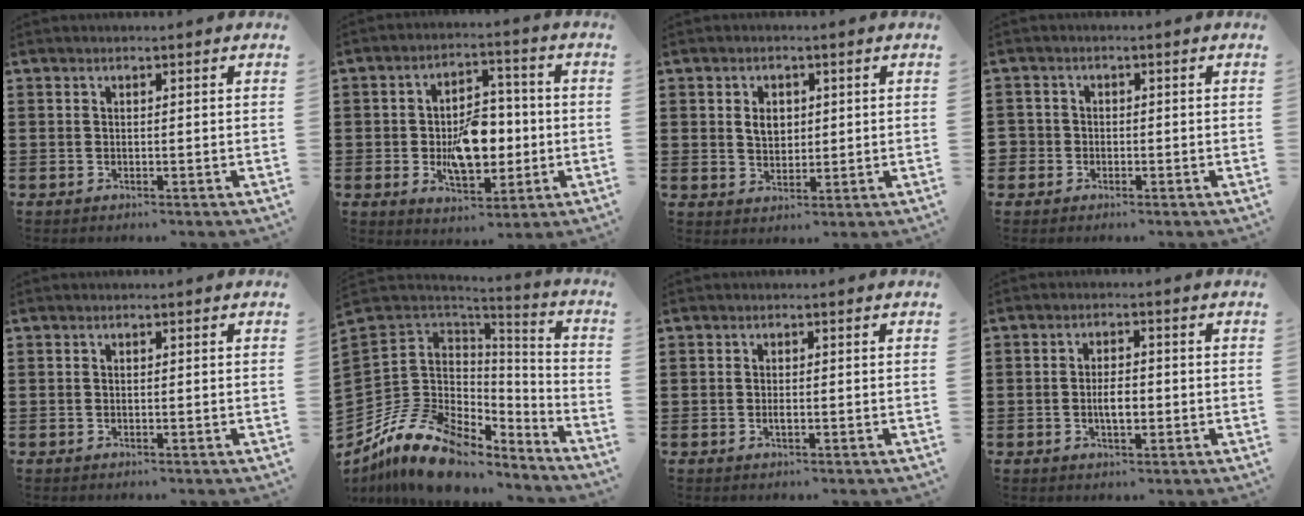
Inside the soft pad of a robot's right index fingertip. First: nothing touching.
{"total": 9.6, "force": [-1.3, 5.7, 7.6], "torque": [-0.116, 0.007, -0.024]}
{"total": 3.4, "force": [0.7, 2.5, 2.2], "torque": [-0.043, 0.005, 0.011]}
{"total": 1.7, "force": [-0.7, 1.6, 0.1], "torque": [-0.009, 0.004, -0.018]}
{"total": 0.0}
{"total": 13.9, "force": [-8.5, 9.0, 6.2], "torque": [-0.162, 0.021, -0.156]}
{"total": 0.9, "force": [-0.3, 0.3, 0.8], "torque": [-0.017, -0.004, -0.004]}
{"total": 3.2, "force": [-0.6, 1.3, 2.8], "torque": [-0.061, 0.001, -0.013]}